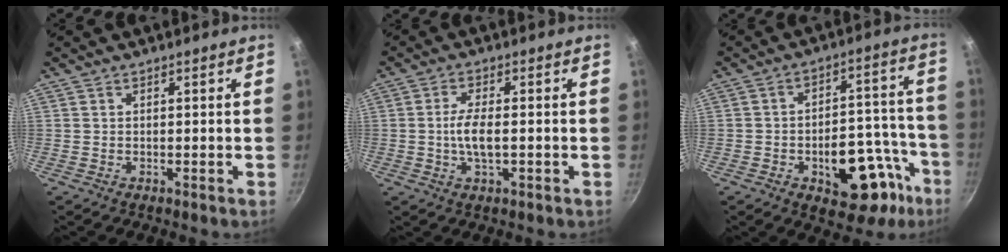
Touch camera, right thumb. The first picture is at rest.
{"total": 5.3, "force": [-0.6, 2.0, 4.9], "torque": [-0.096, 0.006, -0.015]}
{"total": 19.1, "force": [-8.4, 10.7, 13.5], "torque": [-0.102, 0.057, -0.105]}